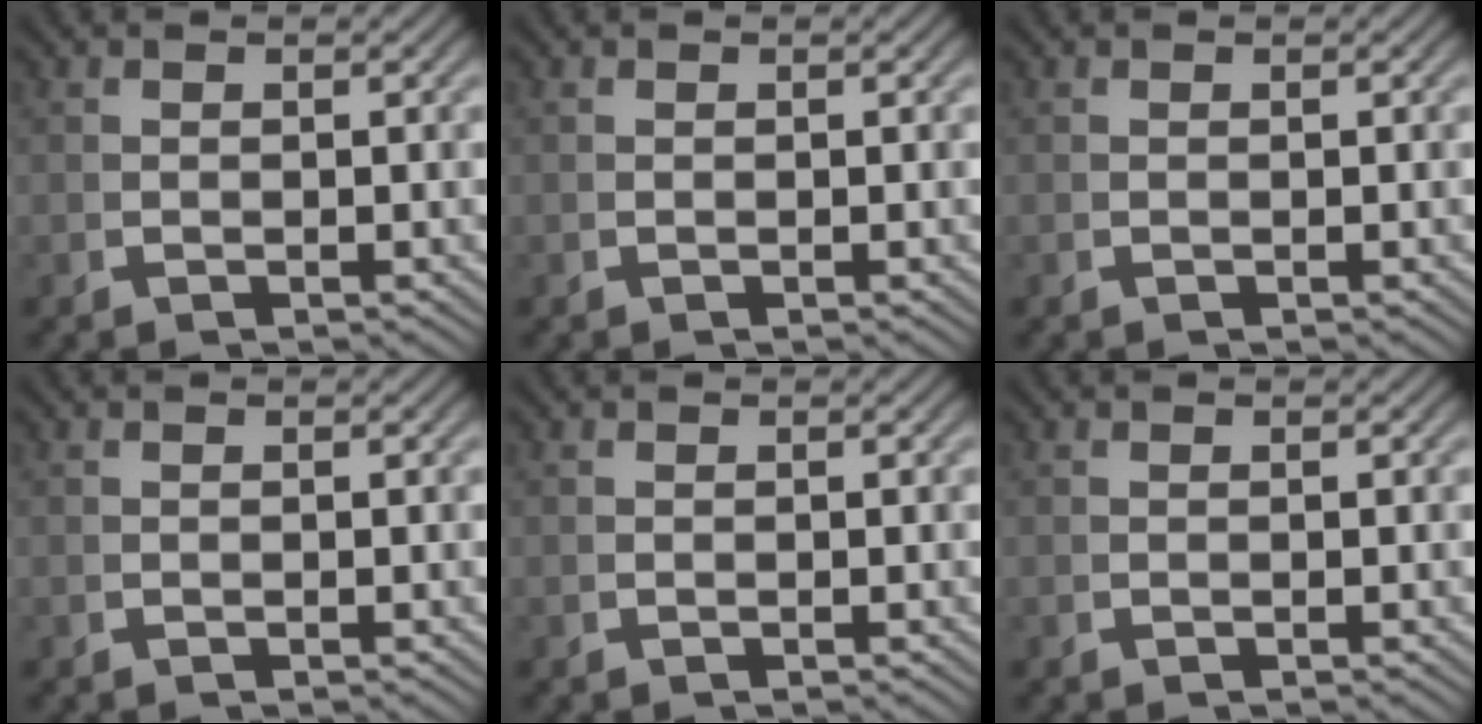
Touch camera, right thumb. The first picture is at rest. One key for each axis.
{"total": 0.0}
{"total": 0.0}
{"total": 0.0}
{"total": 0.0}
{"total": 0.0}